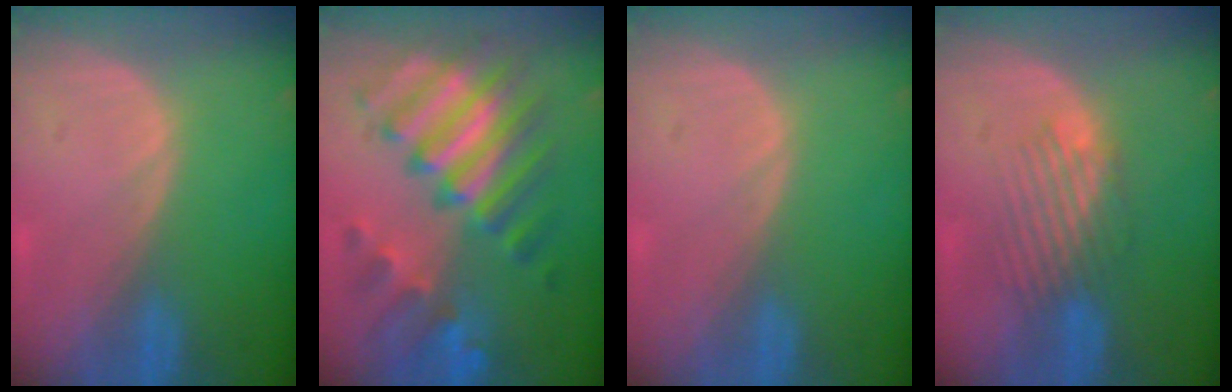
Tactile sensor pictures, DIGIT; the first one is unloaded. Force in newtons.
{"total": 11.3, "press": 11.2, "slide": 1.2}
{"total": 0.0}
{"total": 4.8, "press": 4.4, "slide": 1.9}